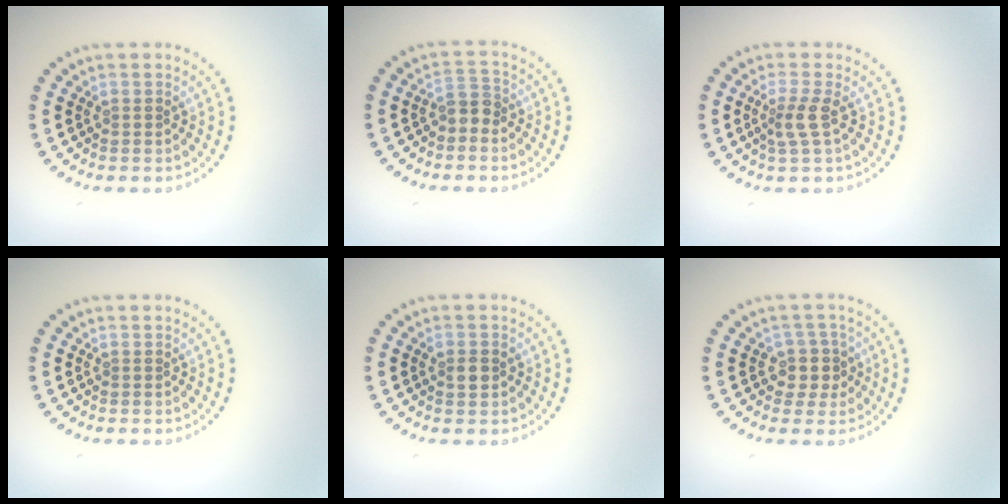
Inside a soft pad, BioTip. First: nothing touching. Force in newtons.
{"total": 1.9, "press": 1.5, "slide": 1.0}
{"total": 2.0, "press": 1.6, "slide": 1.3}
{"total": 0.0}
{"total": 1.8, "press": 1.8, "slide": 0.1}
{"total": 2.6, "press": 2.2, "slide": 1.4}